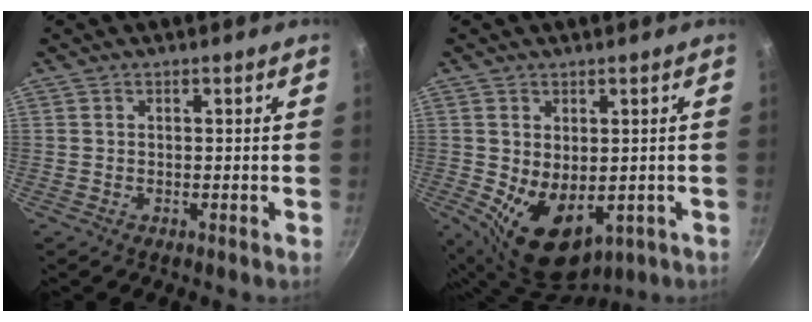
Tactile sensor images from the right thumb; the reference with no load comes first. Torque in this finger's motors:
{"motor_torque": [-0.41, 0.96, 0.55, 0.56, 0.13]}